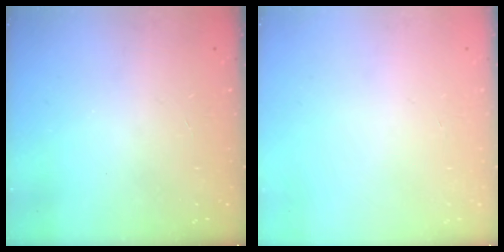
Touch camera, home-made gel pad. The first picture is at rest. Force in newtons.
{"total": 0.0}